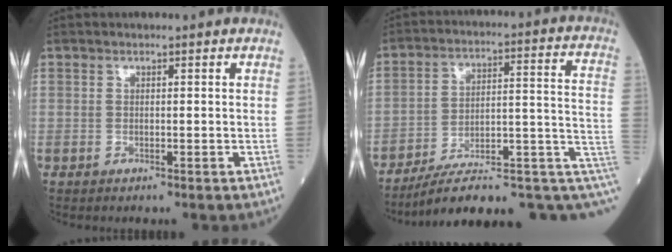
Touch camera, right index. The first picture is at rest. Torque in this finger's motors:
{"motor_torque": [-0.87, -1.26, 0.02, 0.10]}